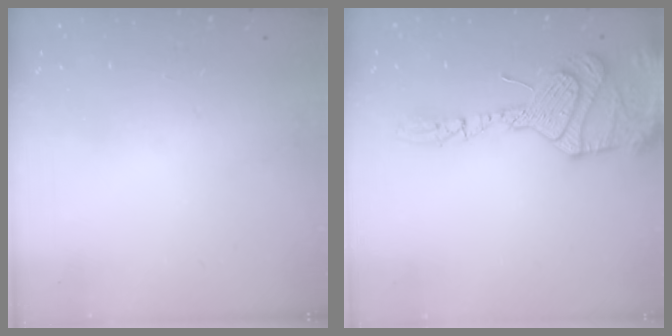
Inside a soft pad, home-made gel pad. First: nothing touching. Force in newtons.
{"total": 18.6, "press": 18.4, "slide": 3.1}